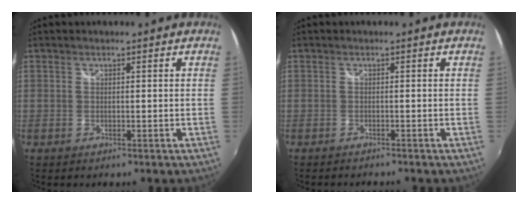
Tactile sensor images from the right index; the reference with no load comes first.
{"total": 1.7, "force": [-1.6, 0.2, 0.3], "torque": [-0.014, -0.012, -0.030]}